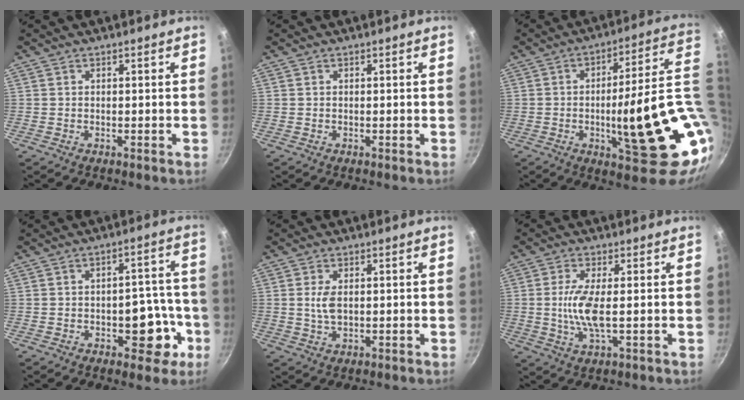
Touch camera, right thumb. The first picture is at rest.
{"total": 0.0}
{"total": 24.9, "force": [-2.2, 7.2, 23.7], "torque": [-0.298, -0.006, -0.019]}
{"total": 9.9, "force": [-3.7, 5.7, 7.1], "torque": [-0.040, 0.035, -0.044]}
{"total": 3.8, "force": [0.5, 2.2, 3.1], "torque": [-0.057, -0.003, 0.010]}
{"total": 7.1, "force": [-0.1, 1.9, 6.8], "torque": [-0.150, -0.005, -0.003]}